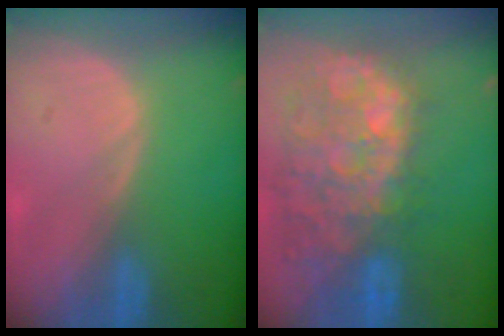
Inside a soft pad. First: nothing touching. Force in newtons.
{"total": 13.2, "press": 11.6, "slide": 6.2}